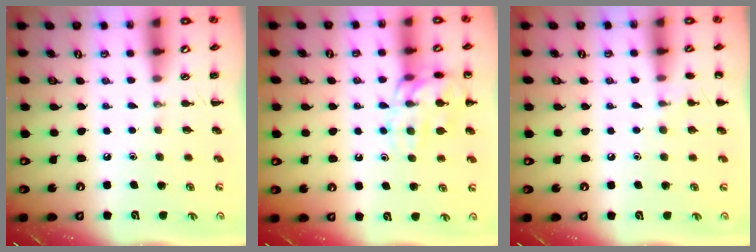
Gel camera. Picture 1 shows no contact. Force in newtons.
{"total": 13.9, "press": 13.8, "slide": 1.1}
{"total": 6.4, "press": 6.1, "slide": 1.7}